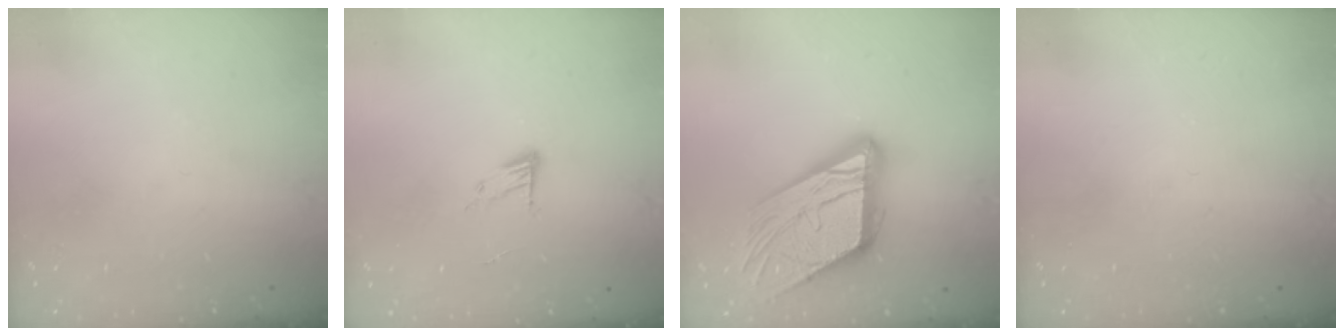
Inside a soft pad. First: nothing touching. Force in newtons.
{"total": 4.6, "press": 4.5, "slide": 0.5}
{"total": 20.3, "press": 20.2, "slide": 2.2}
{"total": 0.0}